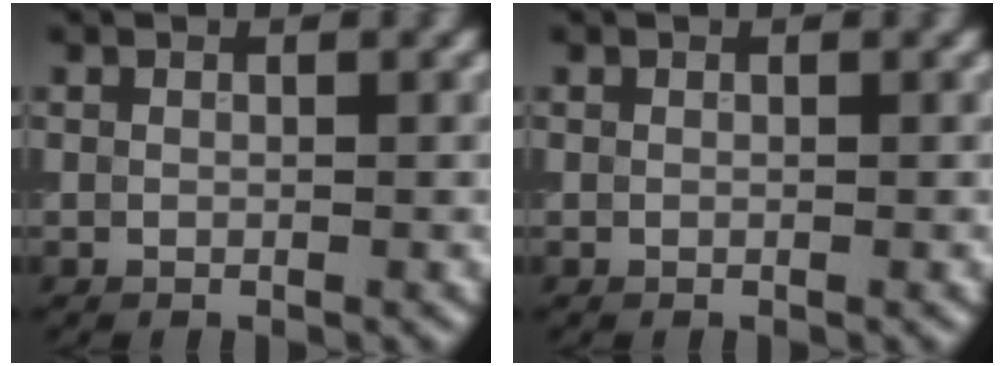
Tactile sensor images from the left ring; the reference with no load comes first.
{"total": 0.0}